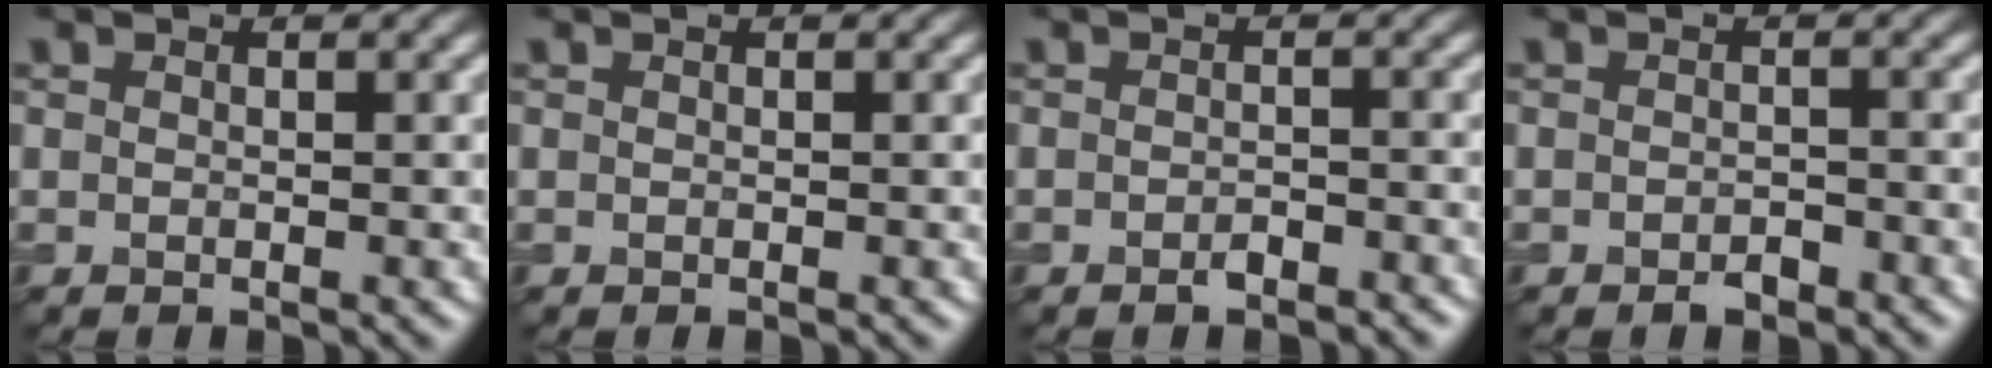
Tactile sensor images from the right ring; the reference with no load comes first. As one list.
[{"total": 0.0}, {"total": 1.3, "force": [-0.9, 0.5, 0.7], "torque": [-0.011, 0.001, -0.016]}, {"total": 1.3, "force": [-0.9, 0.6, 0.6], "torque": [-0.007, 0.001, -0.016]}]